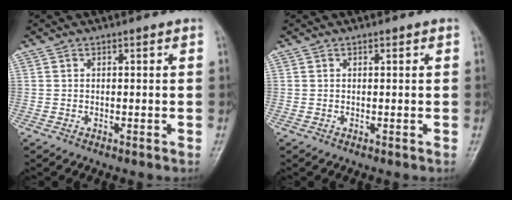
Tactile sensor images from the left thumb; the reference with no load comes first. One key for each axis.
{"total": 0.0}